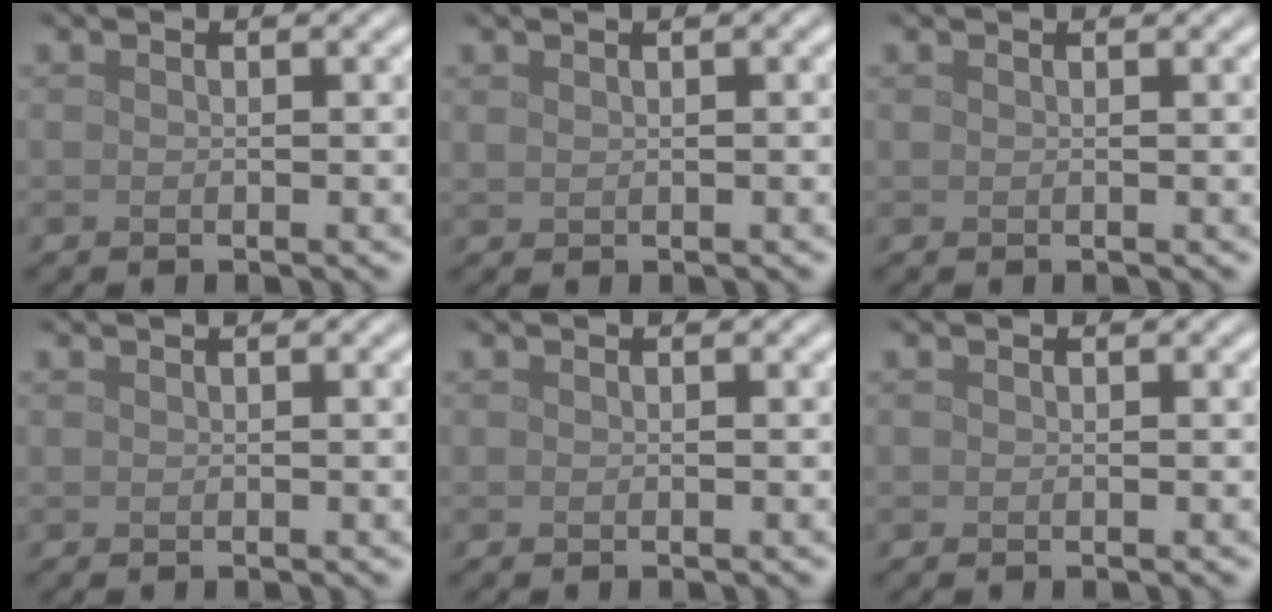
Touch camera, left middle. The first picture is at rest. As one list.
[{"total": 1.6, "force": [1.1, 0.5, 1.1], "torque": [-0.021, 0.005, 0.022]}, {"total": 0.9, "force": [0.7, 0.3, 0.6], "torque": [-0.002, 0.004, 0.007]}, {"total": 0.9, "force": [0.4, 0.3, 0.8], "torque": [-0.006, 0.009, 0.006]}, {"total": 0.0}, {"total": 0.0}]